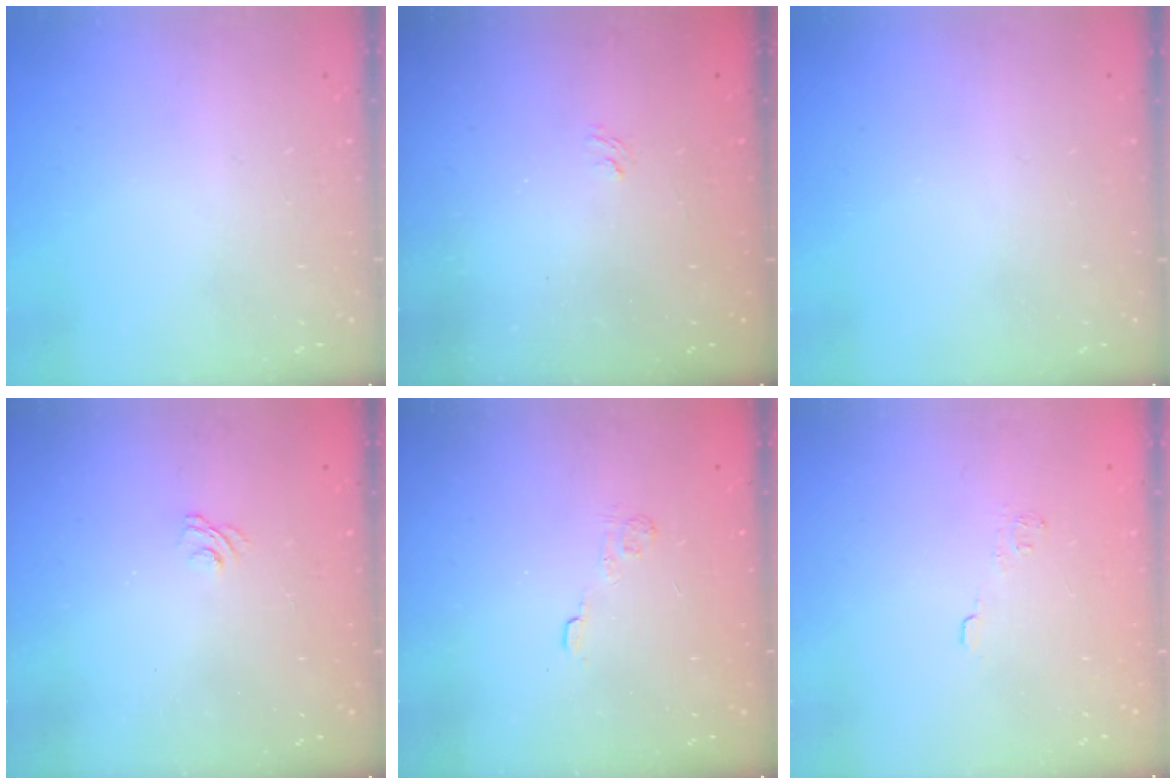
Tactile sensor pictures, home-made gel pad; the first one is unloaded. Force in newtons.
{"total": 1.1, "press": 0.1, "slide": 1.1}
{"total": 0.0}
{"total": 1.6, "press": 1.0, "slide": 1.2}
{"total": 2.9, "press": 2.5, "slide": 1.4}
{"total": 6.9, "press": 6.8, "slide": 1.2}